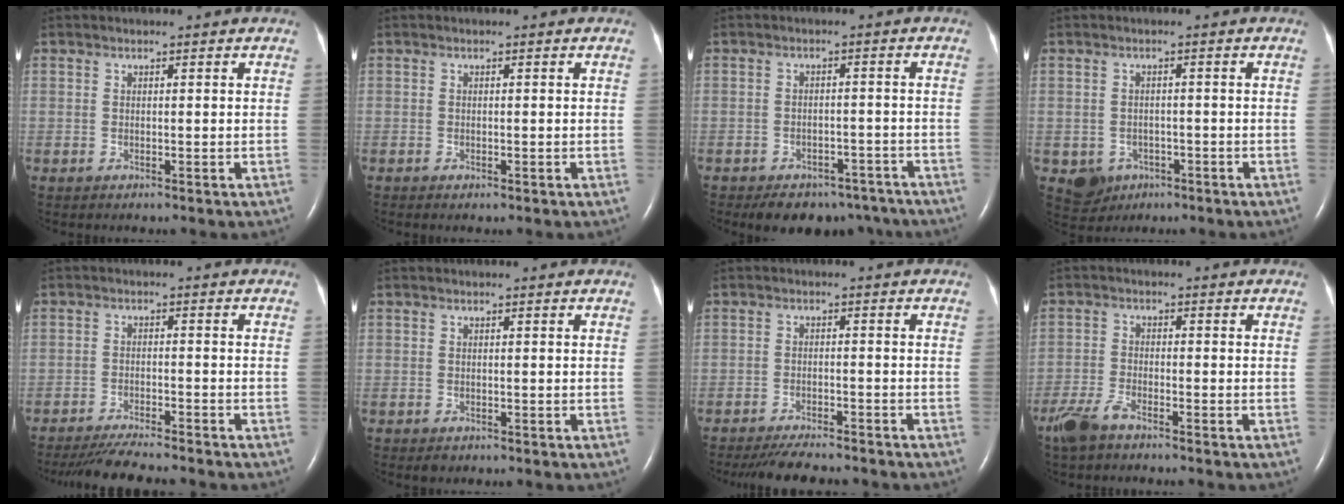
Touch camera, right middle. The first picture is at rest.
{"total": 0.0}
{"total": 10.0, "force": [-8.0, 5.3, 2.7], "torque": [-0.024, 0.009, -0.092]}
{"total": 4.3, "force": [-1.9, 3.8, 1.0], "torque": [-0.018, 0.004, -0.020]}
{"total": 8.5, "force": [-7.8, 0.0, 3.5], "torque": [-0.051, -0.023, -0.126]}
{"total": 0.7, "force": [-0.5, 0.5, 0.2], "torque": [-0.007, 0.000, -0.005]}
{"total": 8.5, "force": [-7.7, 1.0, 3.3], "torque": [-0.048, -0.018, -0.115]}
{"total": 4.5, "force": [-3.6, 1.0, 2.6], "torque": [-0.066, -0.008, -0.073]}